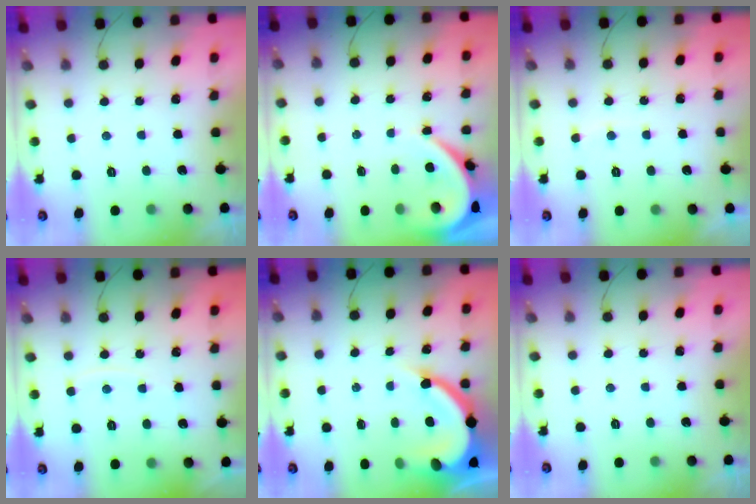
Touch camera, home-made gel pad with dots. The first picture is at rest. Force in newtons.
{"total": 4.7, "press": 4.6, "slide": 0.6}
{"total": 2.9, "press": 2.9, "slide": 0.4}
{"total": 2.8, "press": 2.7, "slide": 0.4}
{"total": 12.7, "press": 12.7, "slide": 0.9}
{"total": 0.0}